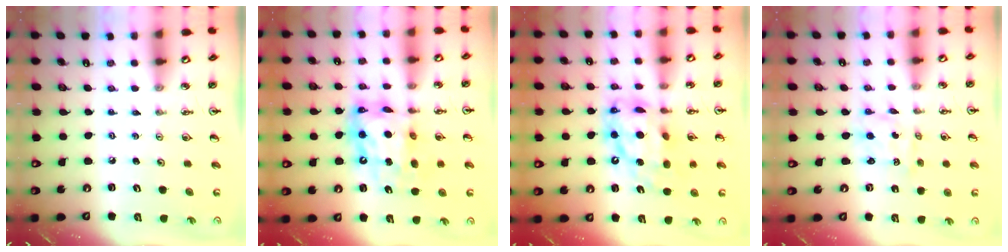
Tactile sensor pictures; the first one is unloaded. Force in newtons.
{"total": 12.7, "press": 12.6, "slide": 1.3}
{"total": 15.9, "press": 15.9, "slide": 1.4}
{"total": 1.6, "press": 1.3, "slide": 0.8}